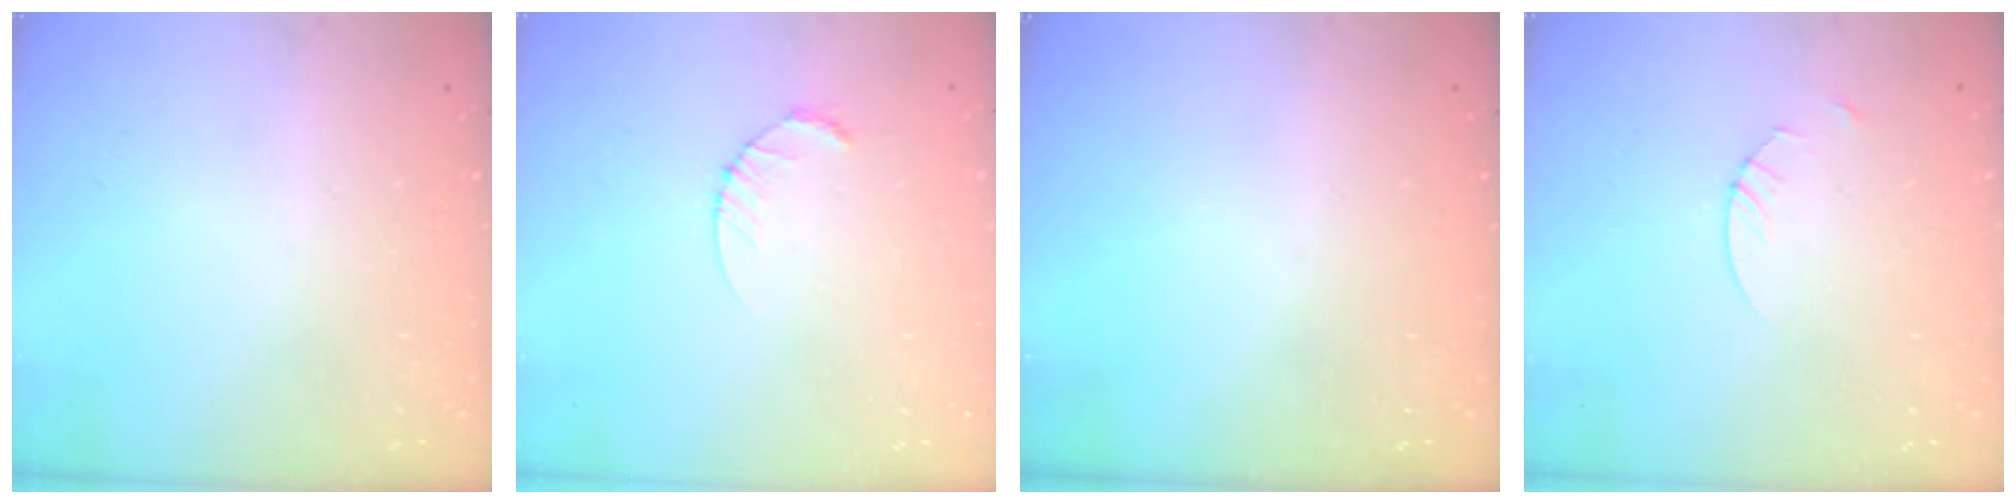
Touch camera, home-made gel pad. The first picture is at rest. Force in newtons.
{"total": 2.6, "press": 2.6, "slide": 0.4}
{"total": 0.0}
{"total": 1.4, "press": 1.4, "slide": 0.2}